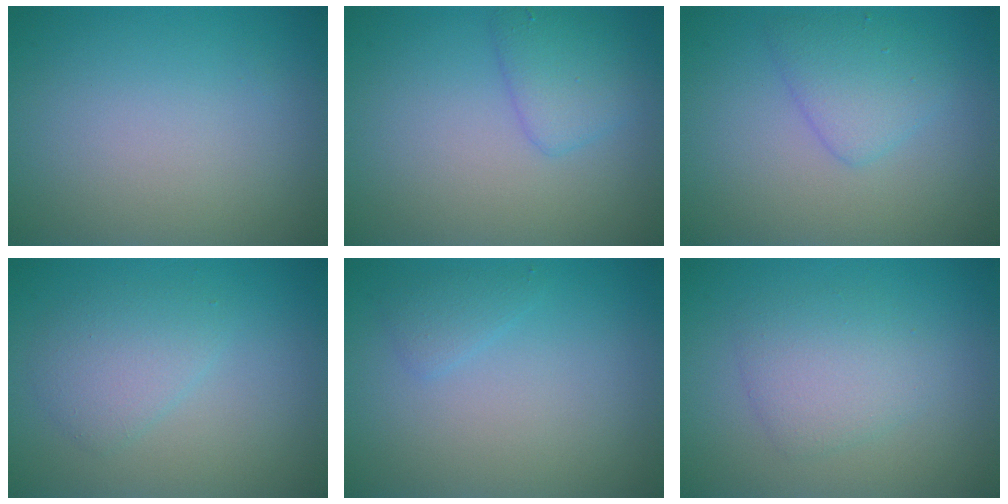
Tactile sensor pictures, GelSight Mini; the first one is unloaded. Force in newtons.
{"total": 2.4, "press": 2.4, "slide": 0.1}
{"total": 2.6, "press": 2.6, "slide": 0.2}
{"total": 2.6, "press": 2.6, "slide": 0.2}
{"total": 1.1, "press": 1.1, "slide": 0.1}
{"total": 2.9, "press": 2.9, "slide": 0.1}